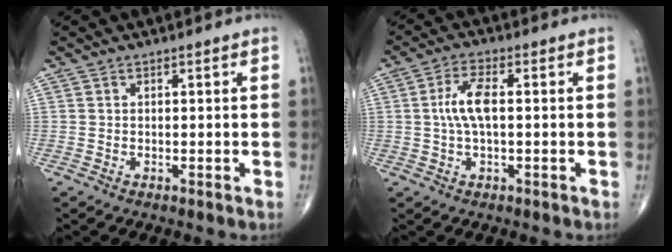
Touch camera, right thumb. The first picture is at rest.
{"total": 6.0, "force": [0.3, 2.3, 5.5], "torque": [-0.121, 0.012, 0.001]}